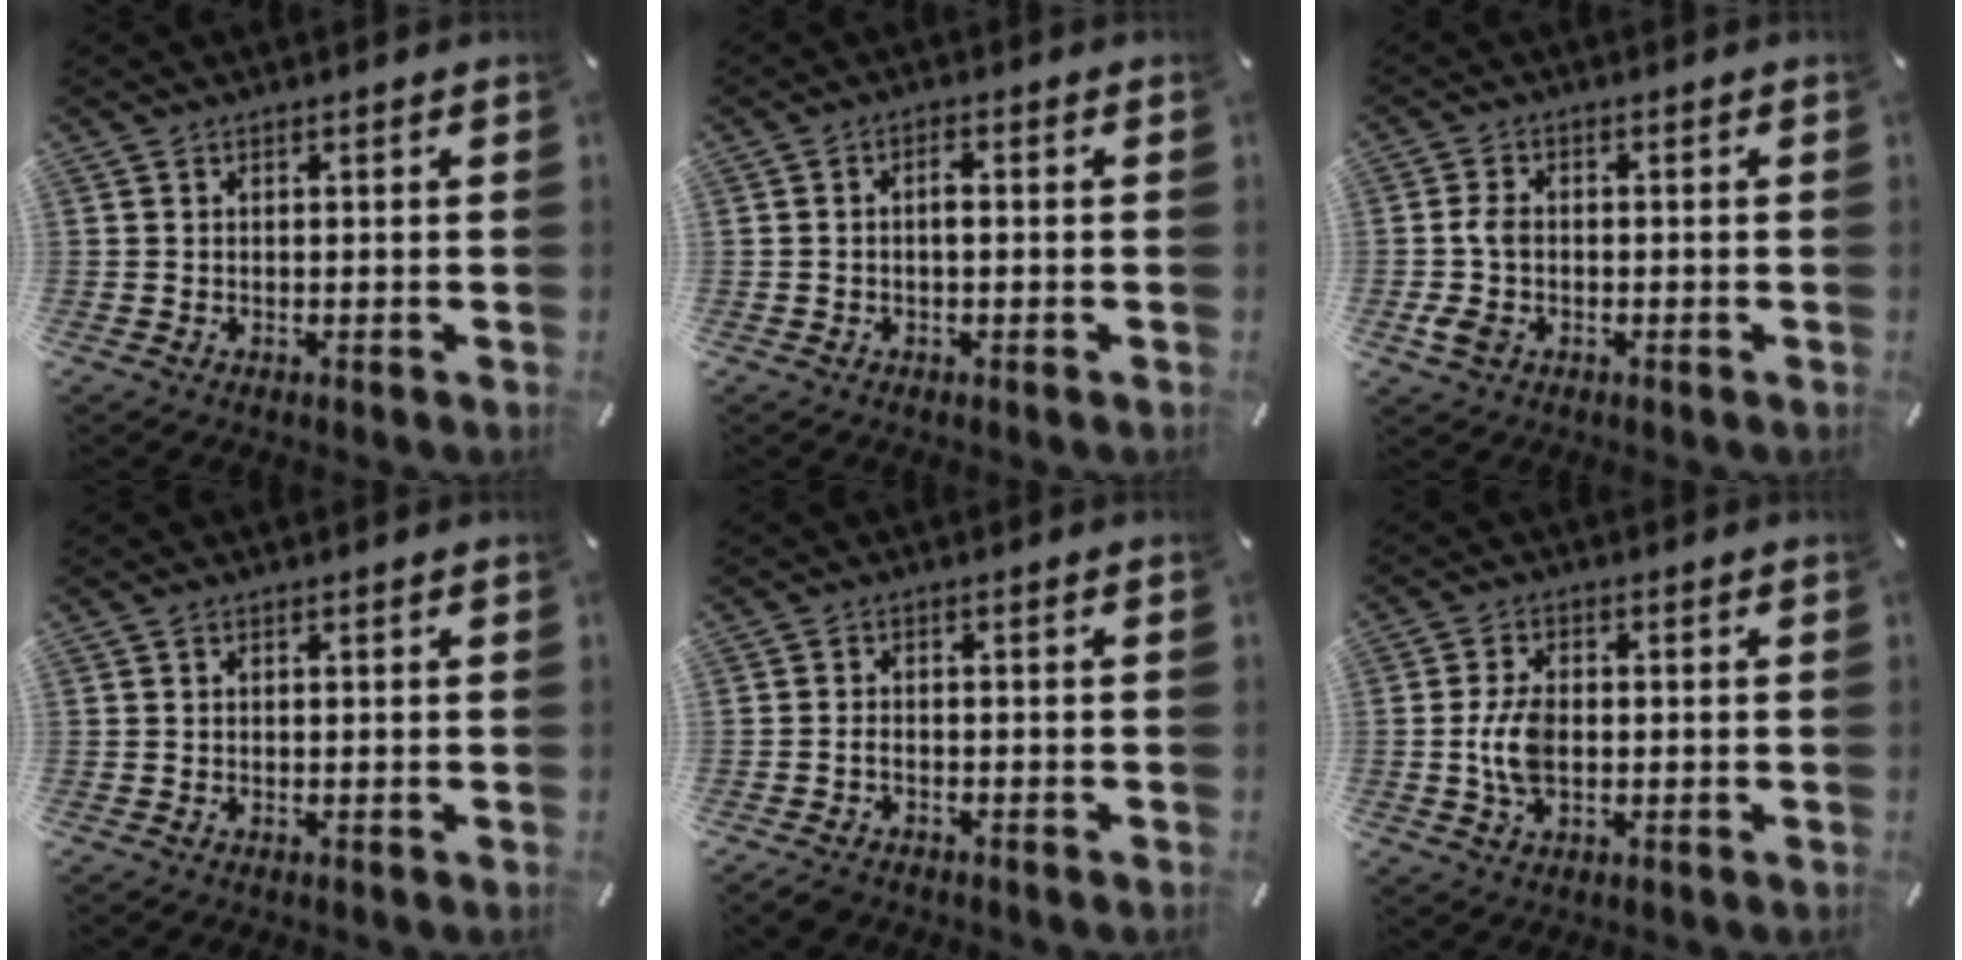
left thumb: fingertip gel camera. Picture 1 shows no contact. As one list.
[{"total": 2.3, "force": [-0.1, 1.1, 1.9], "torque": [-0.040, 0.007, -0.003]}, {"total": 5.0, "force": [-0.9, 3.6, 3.3], "torque": [-0.079, 0.002, -0.019]}, {"total": 0.0}, {"total": 2.2, "force": [-1.5, 1.1, 1.1], "torque": [-0.028, 0.005, -0.033]}, {"total": 7.1, "force": [-0.5, 4.2, 5.6], "torque": [-0.127, 0.001, -0.013]}]